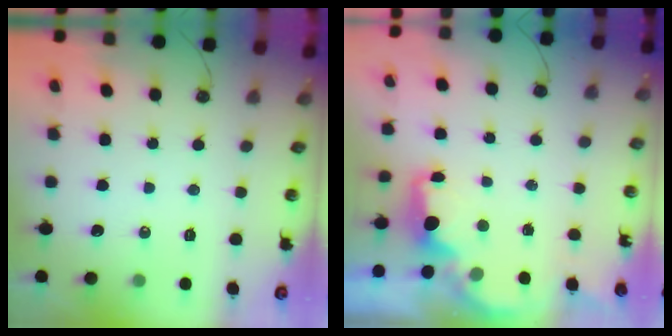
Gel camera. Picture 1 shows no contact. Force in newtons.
{"total": 2.3, "press": 2.2, "slide": 0.8}